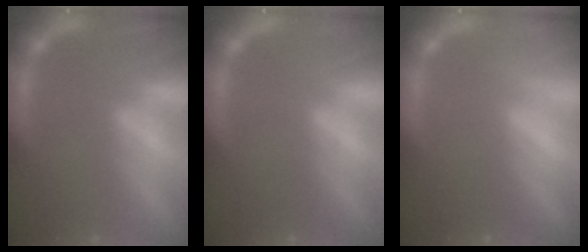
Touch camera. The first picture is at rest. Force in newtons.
{"total": 0.0}
{"total": 0.9}